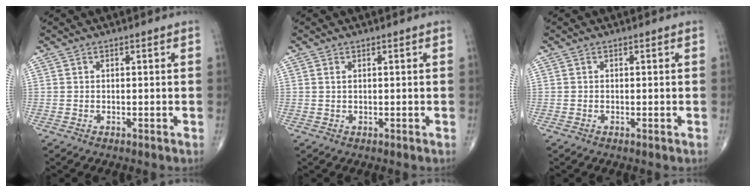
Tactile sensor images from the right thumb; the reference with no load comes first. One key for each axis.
{"total": 0.5, "fx": 0.3, "fy": 0.2, "fz": 0.4, "tx": -0.011, "ty": 0.003, "tz": 0.006}
{"total": 0.0}